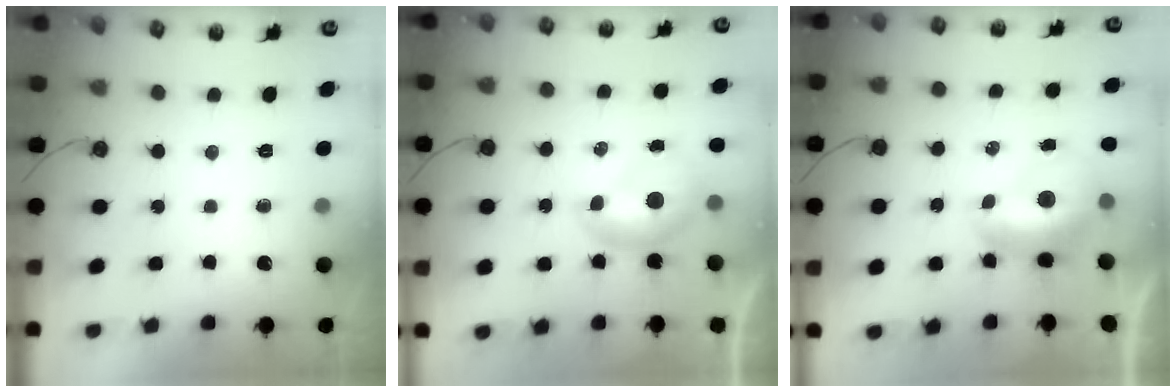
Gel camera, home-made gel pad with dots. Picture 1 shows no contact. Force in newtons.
{"total": 0.0}
{"total": 1.5, "press": 1.4, "slide": 0.7}